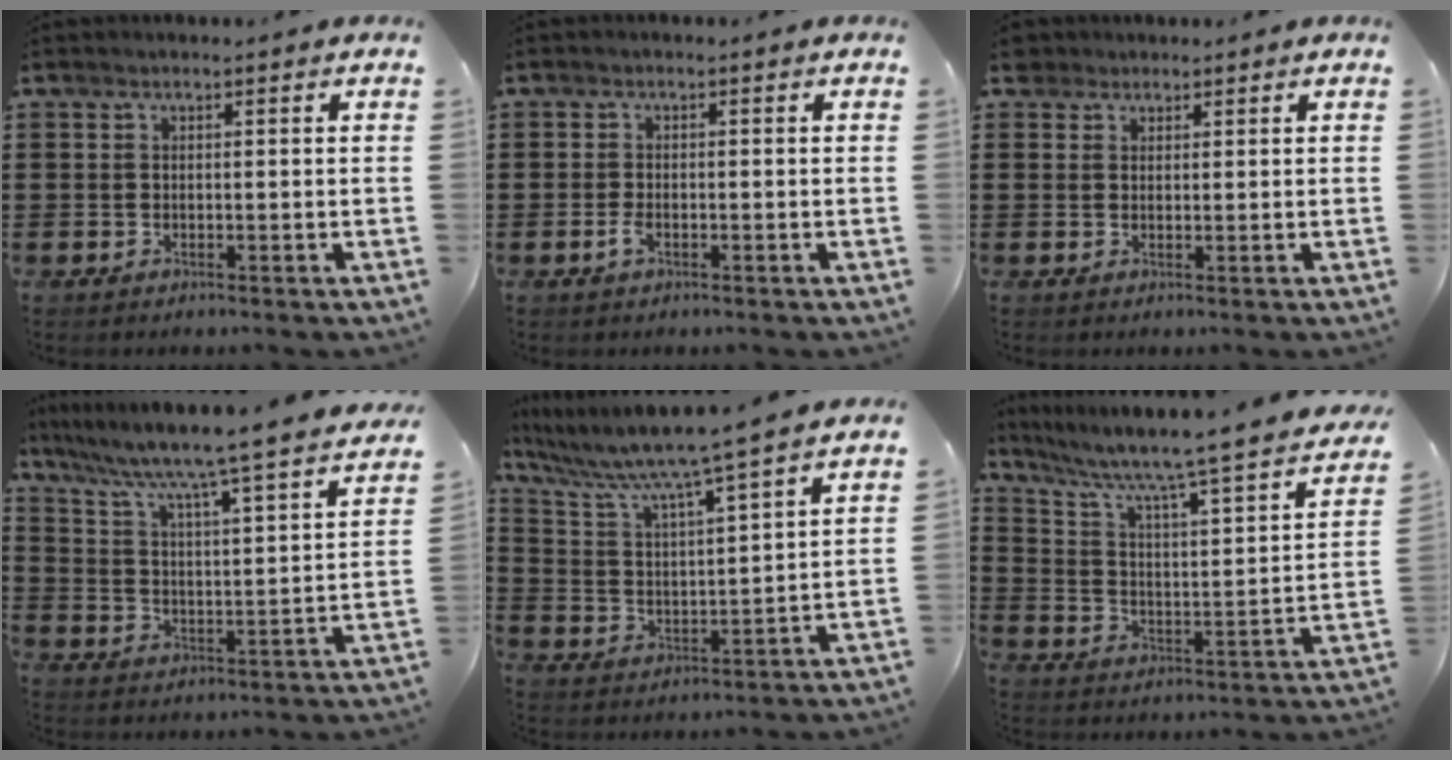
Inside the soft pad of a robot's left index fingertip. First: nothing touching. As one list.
[{"total": 1.8, "force": [-0.7, 0.7, 1.5], "torque": [-0.045, -0.006, -0.017]}, {"total": 2.3, "force": [1.8, 1.4, 0.3], "torque": [-0.006, 0.006, 0.033]}, {"total": 5.8, "force": [4.9, -0.8, 2.9], "torque": [-0.080, -0.056, 0.069]}, {"total": 6.7, "force": [5.8, -0.6, 3.3], "torque": [-0.093, -0.048, 0.089]}, {"total": 5.8, "force": [4.8, 0.1, 3.4], "torque": [-0.089, -0.052, 0.069]}]